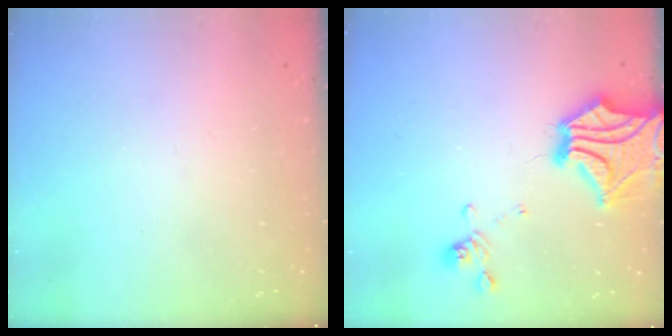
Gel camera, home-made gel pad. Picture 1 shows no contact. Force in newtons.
{"total": 6.6, "press": 6.0, "slide": 2.9}